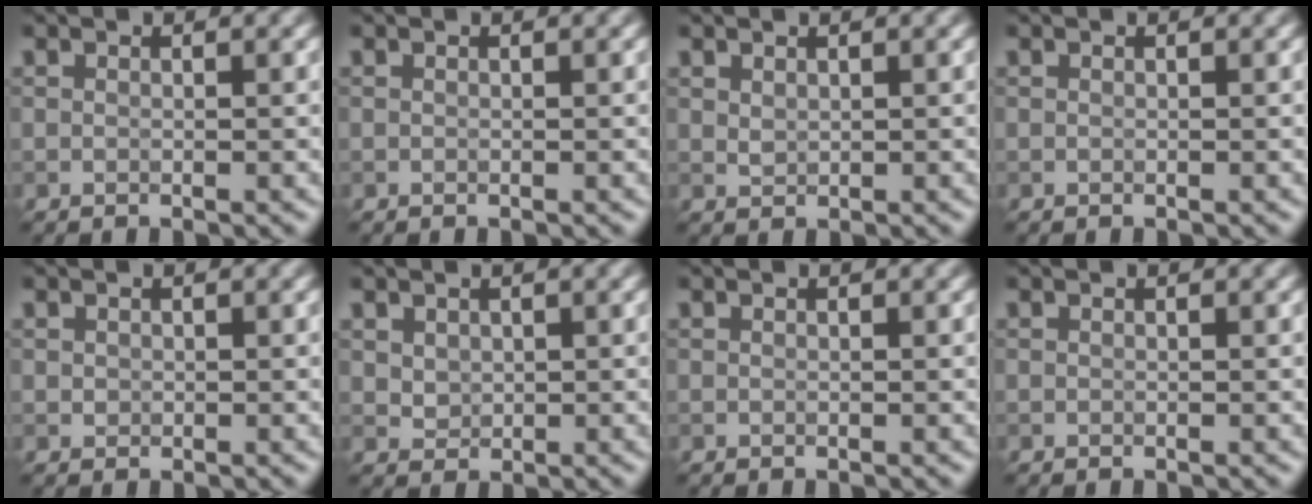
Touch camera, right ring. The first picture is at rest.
{"total": 0.0}
{"total": 0.8, "force": [0.5, 0.5, 0.4], "torque": [-0.012, -0.002, 0.015]}
{"total": 0.0}
{"total": 0.5, "force": [0.1, 0.5, 0.1], "torque": [0.003, -0.003, 0.004]}
{"total": 1.3, "force": [0.6, 1.0, 0.5], "torque": [-0.009, -0.004, 0.017]}
{"total": 0.0}
{"total": 0.0}